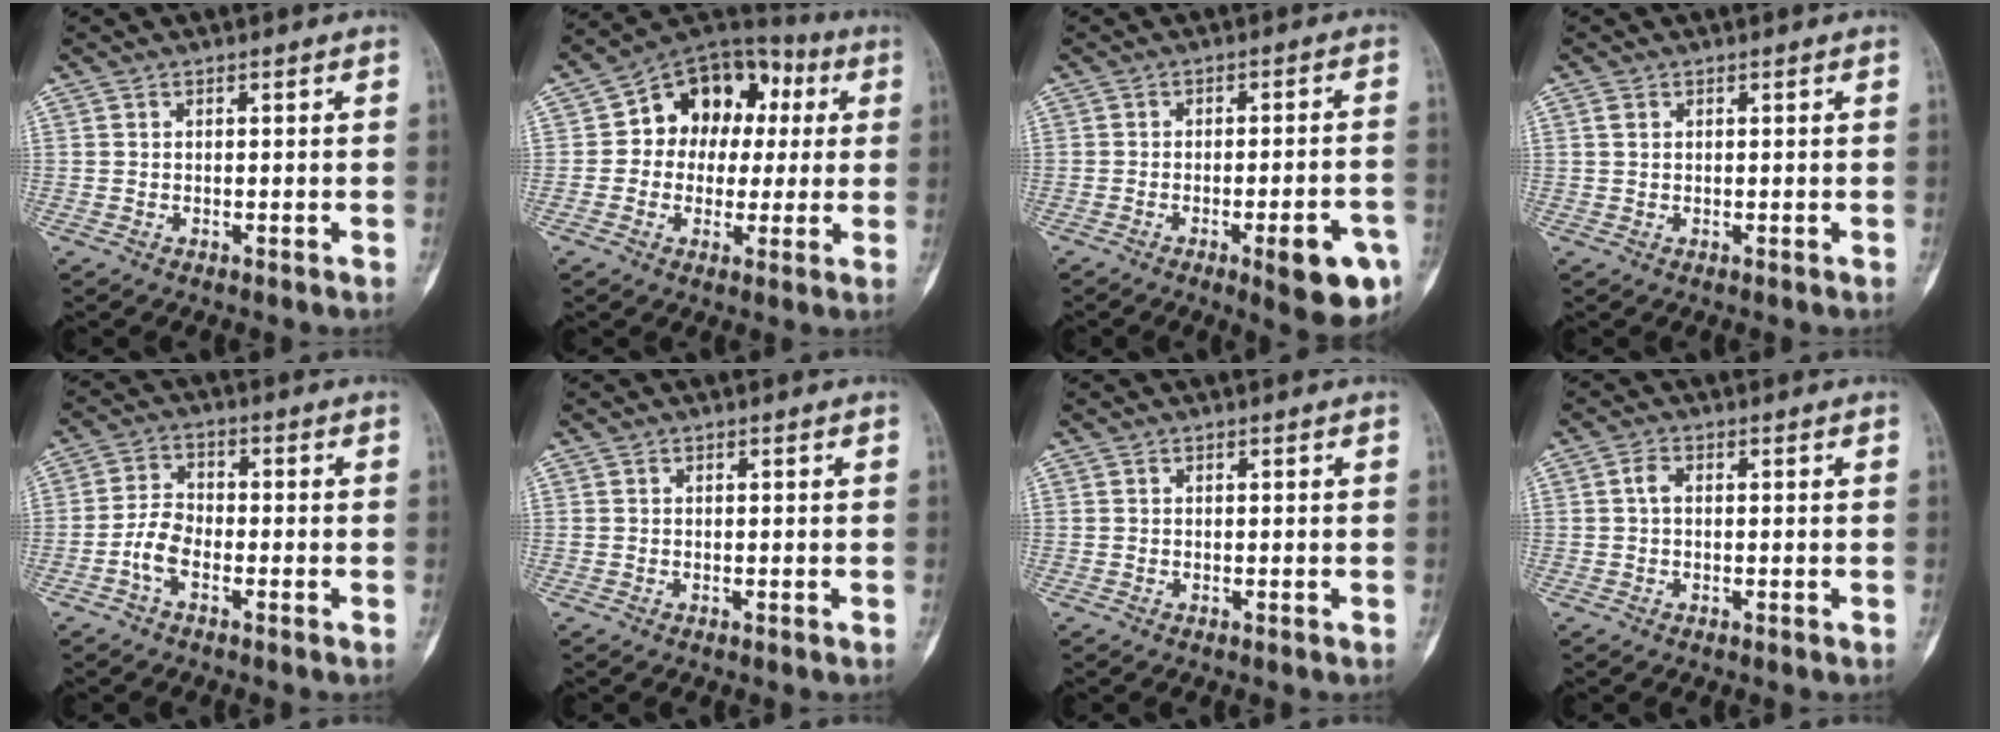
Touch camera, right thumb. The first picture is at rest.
{"total": 15.0, "force": [2.0, 11.6, 9.2], "torque": [-0.077, 0.035, 0.022]}
{"total": 10.8, "force": [-4.7, 2.7, 9.3], "torque": [-0.109, 0.016, -0.054]}
{"total": 1.2, "force": [0.5, 0.8, 0.8], "torque": [-0.016, 0.003, 0.011]}
{"total": 5.0, "force": [-2.3, 2.7, 3.6], "torque": [-0.068, 0.020, -0.051]}
{"total": 0.0}
{"total": 0.0}
{"total": 1.9, "force": [0.2, 1.1, 1.5], "torque": [-0.028, 0.005, 0.000]}